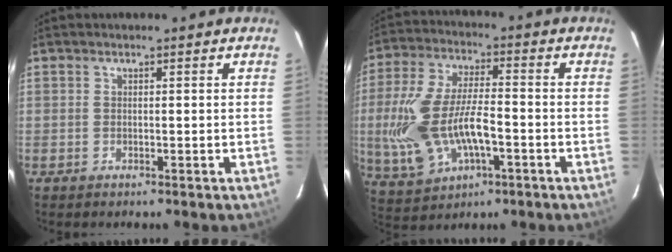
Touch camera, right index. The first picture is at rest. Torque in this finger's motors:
{"motor_torque": [1.08, -0.72, 0.52, 0.21]}